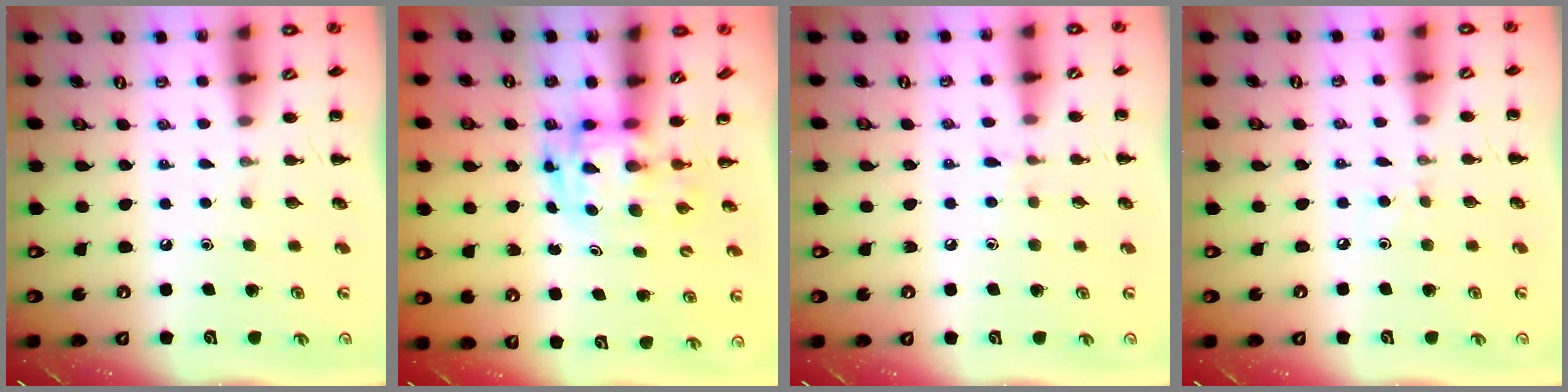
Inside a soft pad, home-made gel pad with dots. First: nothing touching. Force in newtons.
{"total": 2.9, "press": 2.9, "slide": 0.6}
{"total": 4.7, "press": 4.3, "slide": 1.8}
{"total": 2.5, "press": 2.3, "slide": 0.9}